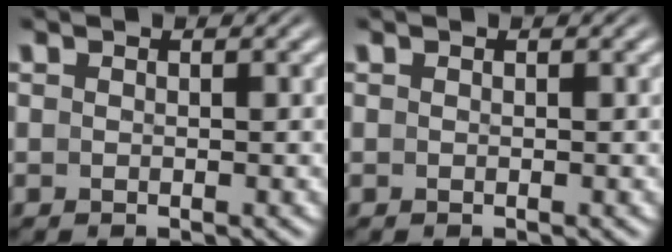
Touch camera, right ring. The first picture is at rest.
{"total": 0.0}